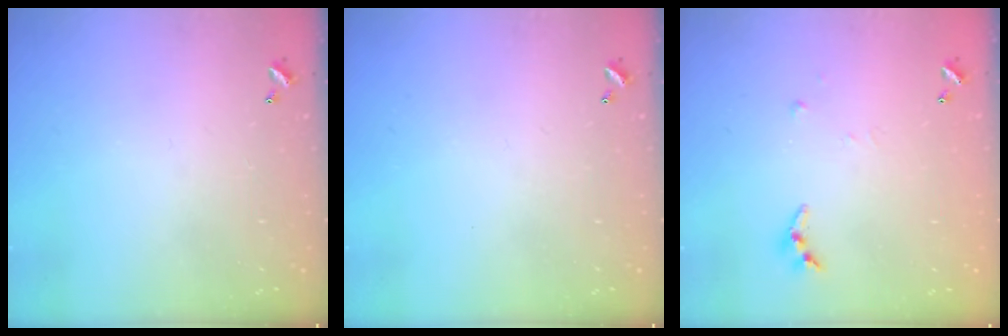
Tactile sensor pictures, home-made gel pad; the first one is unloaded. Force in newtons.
{"total": 0.0}
{"total": 4.4, "press": 4.4, "slide": 0.3}